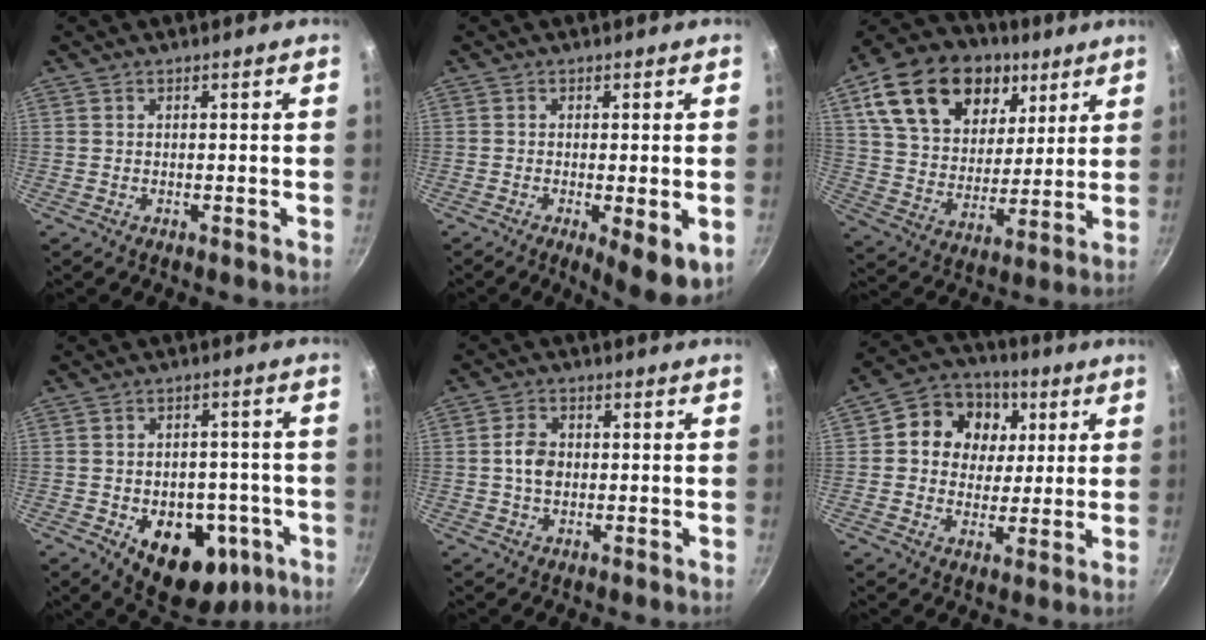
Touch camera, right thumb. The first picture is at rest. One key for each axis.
{"total": 7.8, "fx": -2.1, "fy": 2.1, "fz": 7.2, "tx": -0.097, "ty": -0.009, "tz": -0.023}
{"total": 23.9, "fx": 11.1, "fy": 16.0, "fz": 13.9, "tx": -0.223, "ty": -0.023, "tz": 0.192}
{"total": 16.1, "fx": -5.7, "fy": 10.7, "fz": 10.6, "tx": -0.106, "ty": 0.020, "tz": -0.062}
{"total": 4.6, "fx": -0.1, "fy": 3.4, "fz": 3.1, "tx": -0.048, "ty": 0.010, "tz": -0.008}
{"total": 13.0, "fx": 3.3, "fy": 11.0, "fz": 6.2, "tx": -0.073, "ty": 0.000, "tz": 0.038}